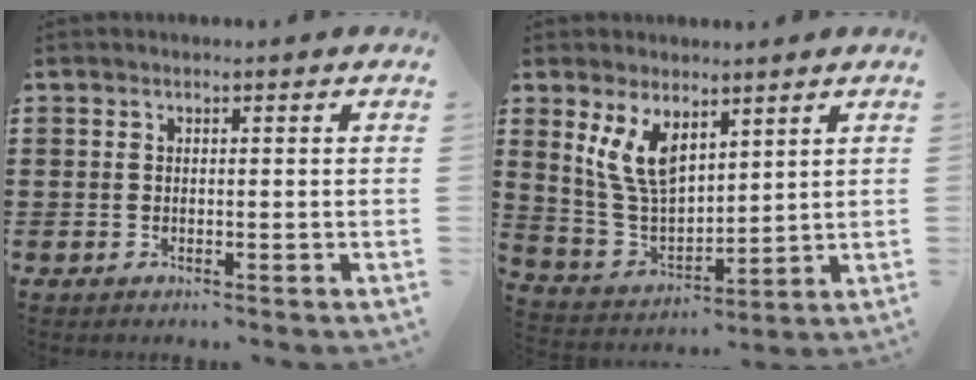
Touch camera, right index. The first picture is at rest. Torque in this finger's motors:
{"motor_torque": [1.38, 0.76, 0.60, 0.21]}